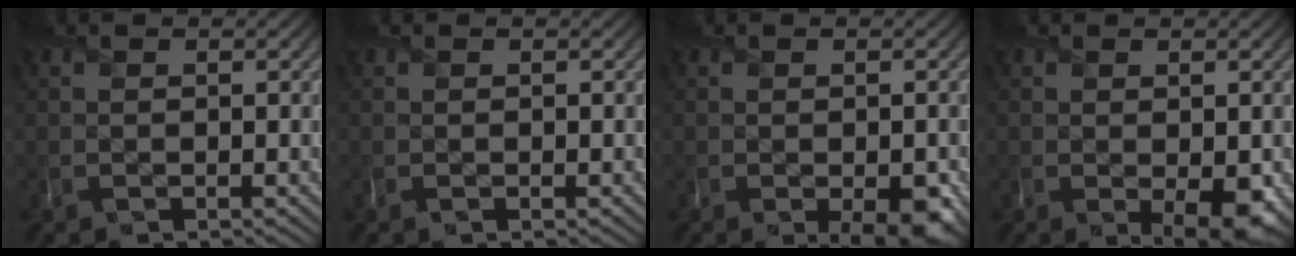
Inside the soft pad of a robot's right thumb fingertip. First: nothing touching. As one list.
[{"total": 0.0}, {"total": 4.0, "force": [-1.8, 1.6, 3.2], "torque": [-0.040, -0.015, -0.017]}, {"total": 3.3, "force": [-0.7, 1.4, 3.0], "torque": [-0.041, -0.014, -0.003]}]